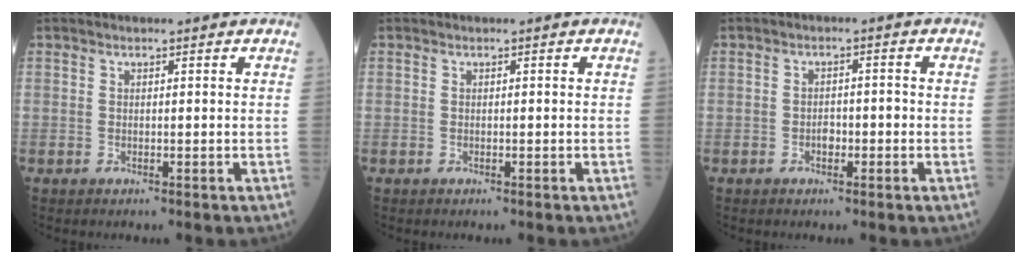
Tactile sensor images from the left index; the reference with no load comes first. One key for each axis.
{"total": 0.0}
{"total": 1.9, "fx": -1.0, "fy": 1.0, "fz": 1.2, "tx": -0.014, "ty": 0.003, "tz": -0.019}